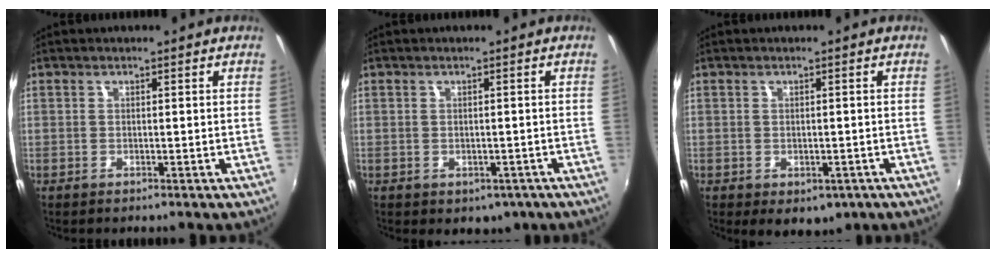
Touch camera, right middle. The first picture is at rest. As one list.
[{"total": 3.6, "force": [-1.6, 2.7, 1.7], "torque": [-0.032, -0.009, -0.015]}, {"total": 4.9, "force": [-2.2, 3.3, 2.8], "torque": [-0.050, -0.018, -0.022]}]